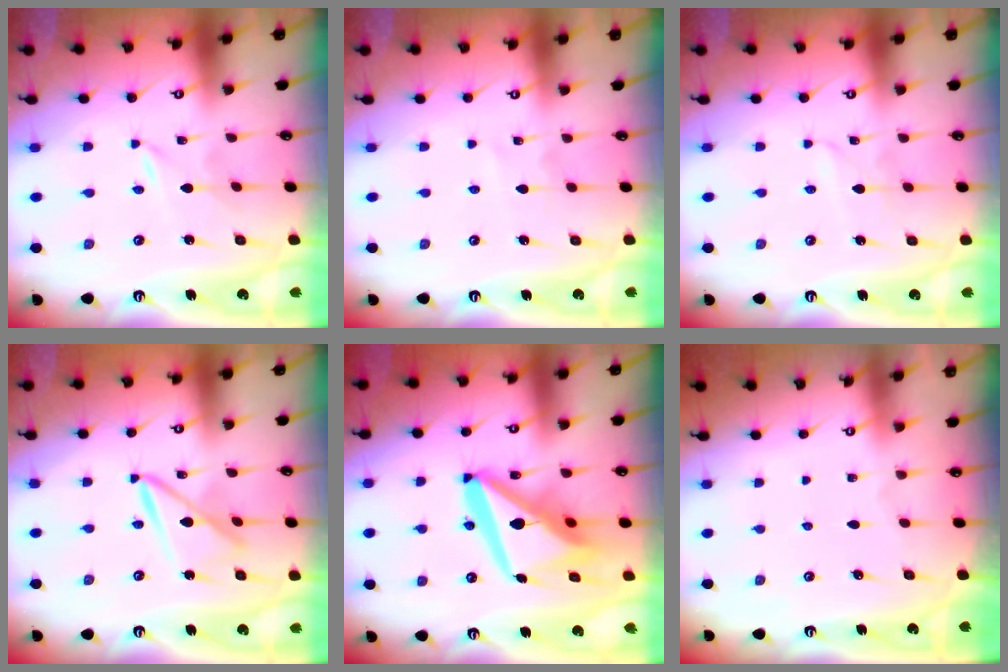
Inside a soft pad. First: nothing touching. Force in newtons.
{"total": 2.6, "press": 2.6, "slide": 0.3}
{"total": 2.3, "press": 2.3, "slide": 0.3}
{"total": 9.2, "press": 9.2, "slide": 0.7}
{"total": 17.1, "press": 16.9, "slide": 2.2}
{"total": 0.0}